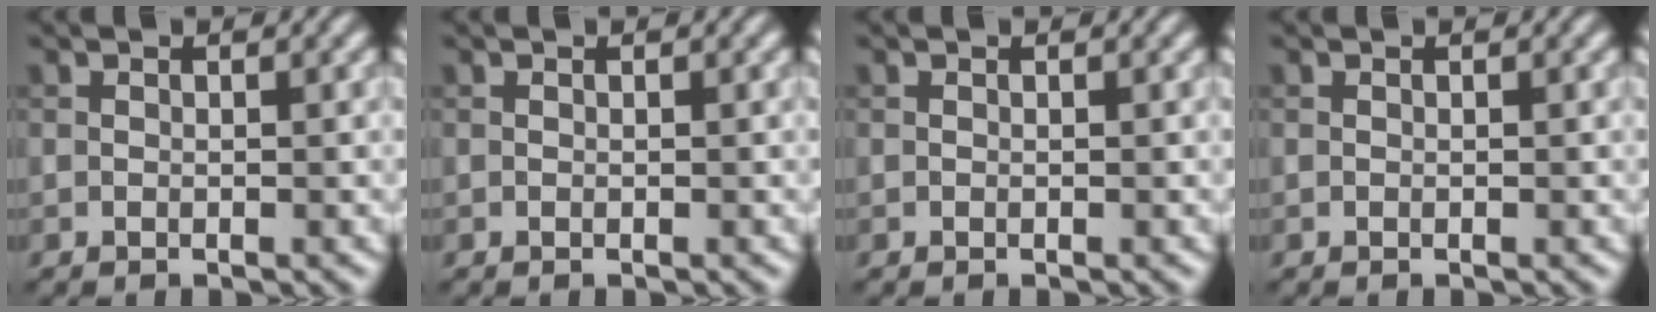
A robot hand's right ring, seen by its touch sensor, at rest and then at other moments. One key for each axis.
{"total": 0.0}
{"total": 0.0}
{"total": 0.0}